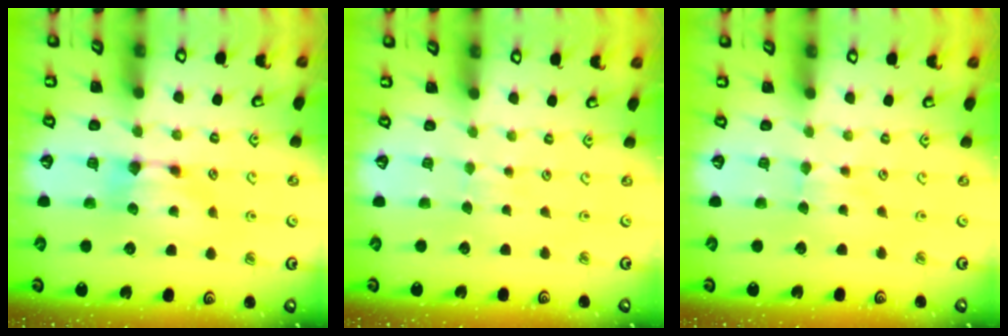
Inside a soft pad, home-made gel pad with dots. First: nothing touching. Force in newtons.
{"total": 3.5, "press": 3.5, "slide": 0.4}
{"total": 1.5, "press": 1.5, "slide": 0.3}